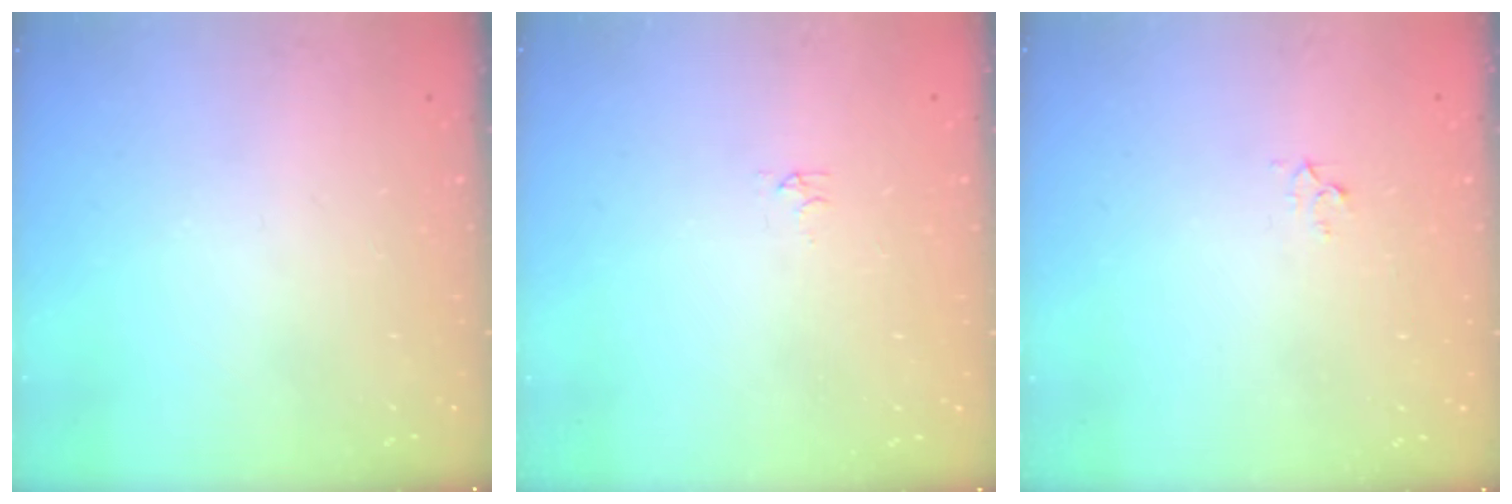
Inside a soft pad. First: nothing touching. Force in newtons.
{"total": 2.9, "press": 2.9, "slide": 0.5}
{"total": 2.3, "press": 2.3, "slide": 0.2}